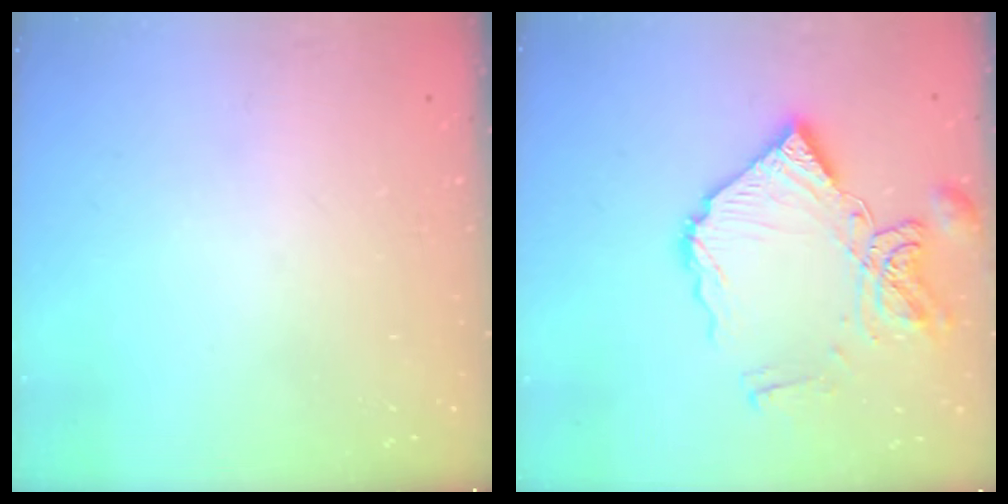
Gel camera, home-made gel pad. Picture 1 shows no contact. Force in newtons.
{"total": 16.0, "press": 15.9, "slide": 1.9}